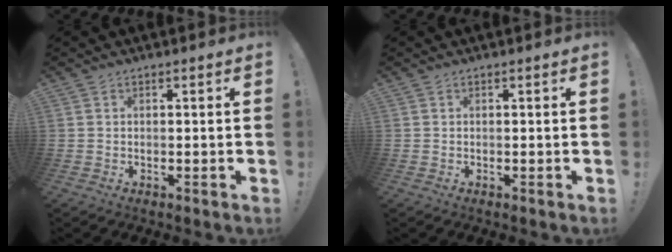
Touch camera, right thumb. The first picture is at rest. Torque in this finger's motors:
{"motor_torque": [-0.04, -0.04, 0.04, 0.04, 0.00]}